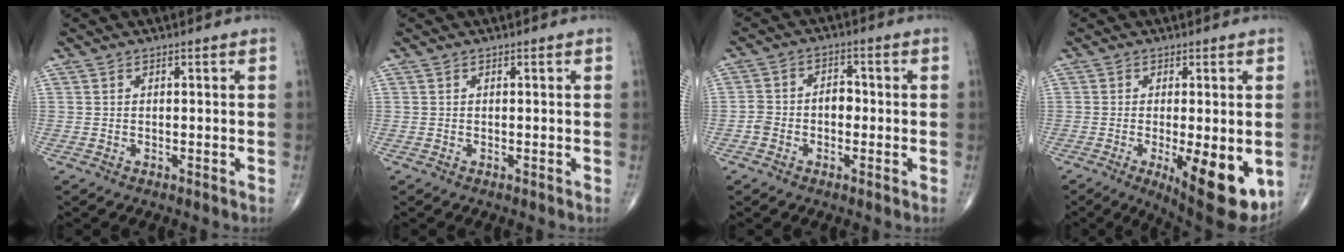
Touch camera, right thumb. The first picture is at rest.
{"total": 0.0}
{"total": 5.1, "force": [-1.2, 3.7, 3.3], "torque": [-0.049, 0.030, -0.026]}
{"total": 14.1, "force": [-3.9, 4.7, 12.7], "torque": [-0.151, -0.020, -0.043]}